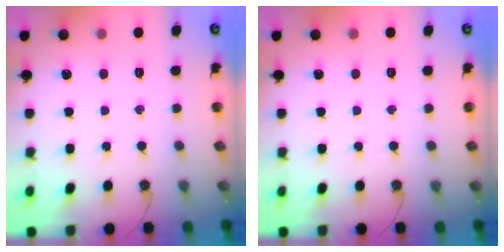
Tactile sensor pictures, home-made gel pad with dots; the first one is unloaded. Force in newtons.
{"total": 0.0}